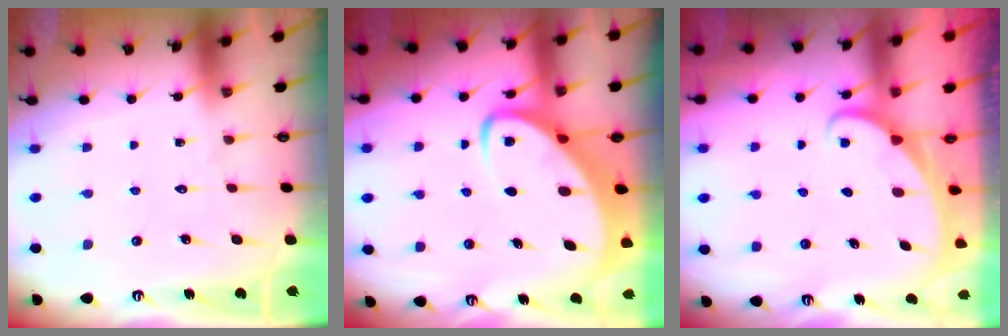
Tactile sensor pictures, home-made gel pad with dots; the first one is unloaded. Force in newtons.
{"total": 5.3, "press": 5.3, "slide": 0.6}
{"total": 1.8, "press": 1.7, "slide": 0.1}